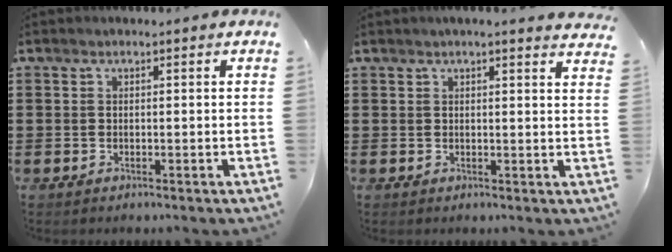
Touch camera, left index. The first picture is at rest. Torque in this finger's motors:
{"motor_torque": [0.54, -0.52, 0.02, 0.02]}